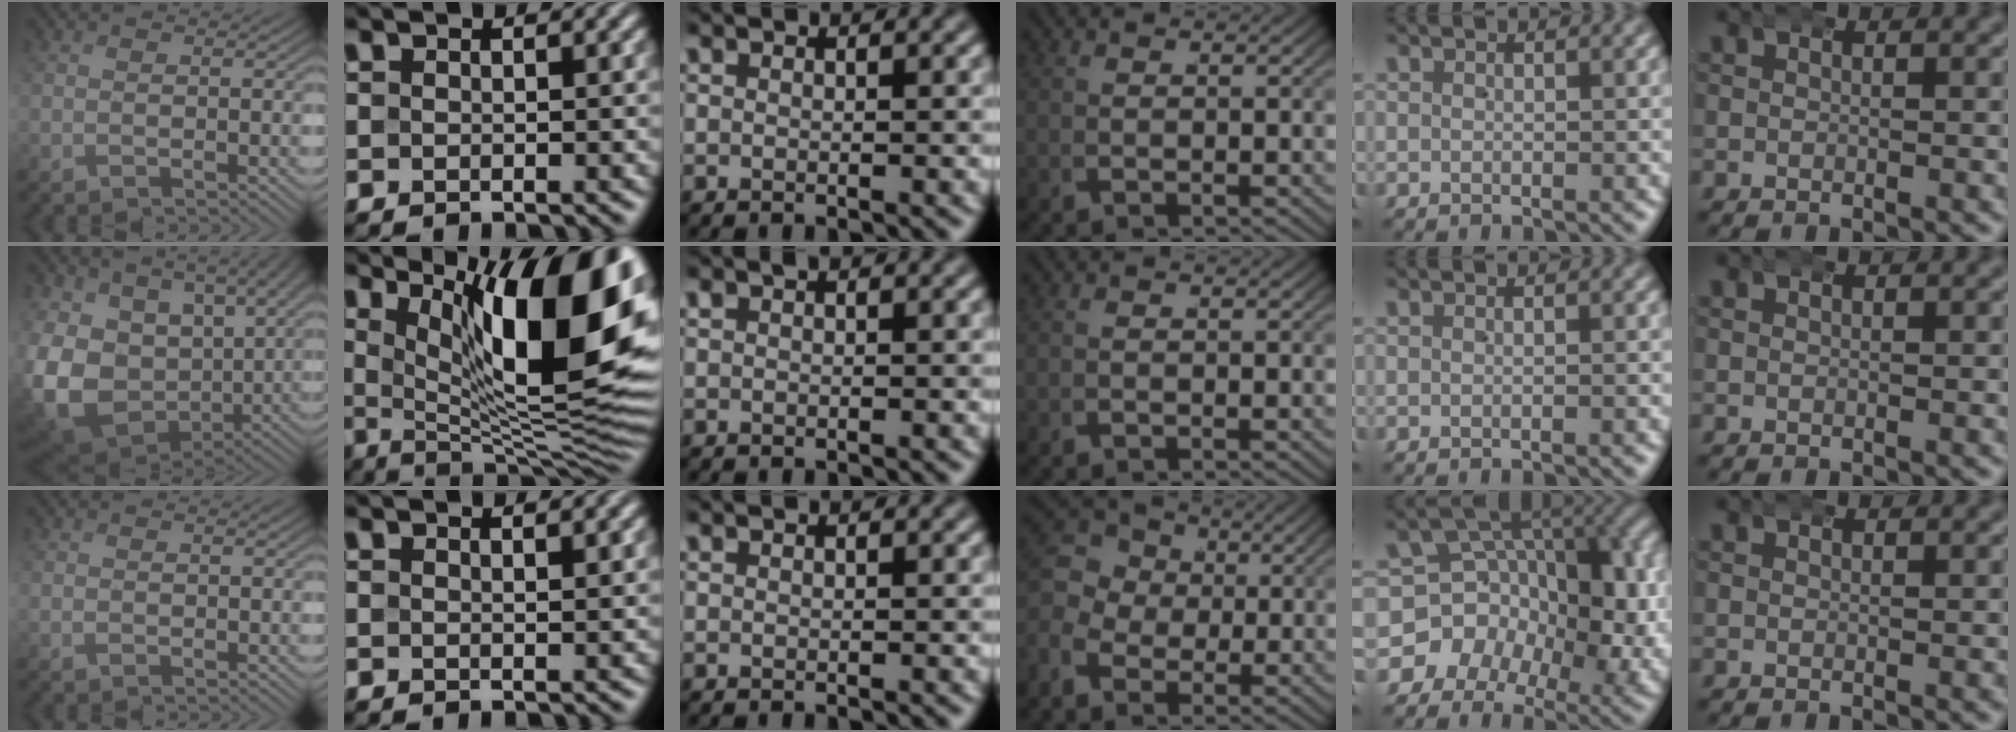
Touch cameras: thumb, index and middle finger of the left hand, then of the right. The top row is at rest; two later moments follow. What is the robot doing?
{"motion": "wrap", "object": "aluminum foil"}